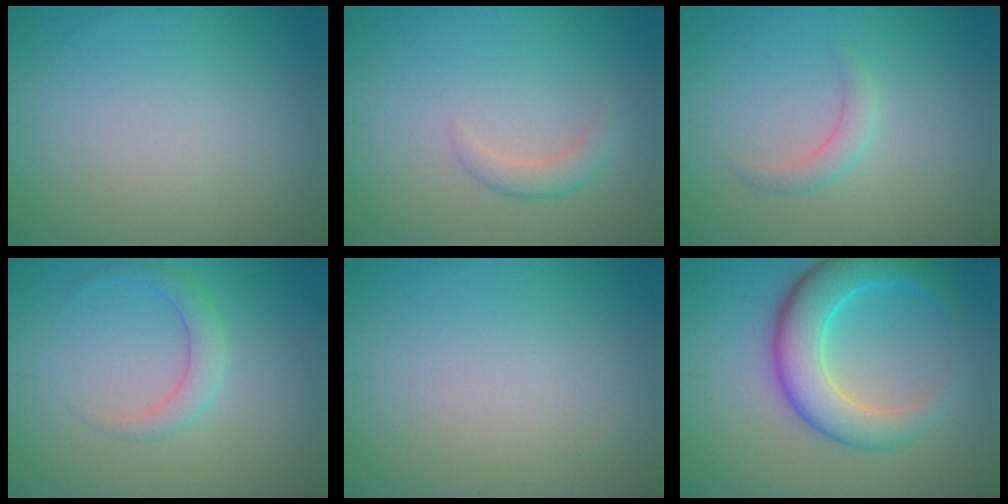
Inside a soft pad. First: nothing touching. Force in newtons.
{"total": 1.6, "press": 1.6, "slide": 0.1}
{"total": 1.5, "press": 1.5, "slide": 0.0}
{"total": 2.0, "press": 2.0, "slide": 0.1}
{"total": 0.0}
{"total": 6.6, "press": 6.6, "slide": 0.1}